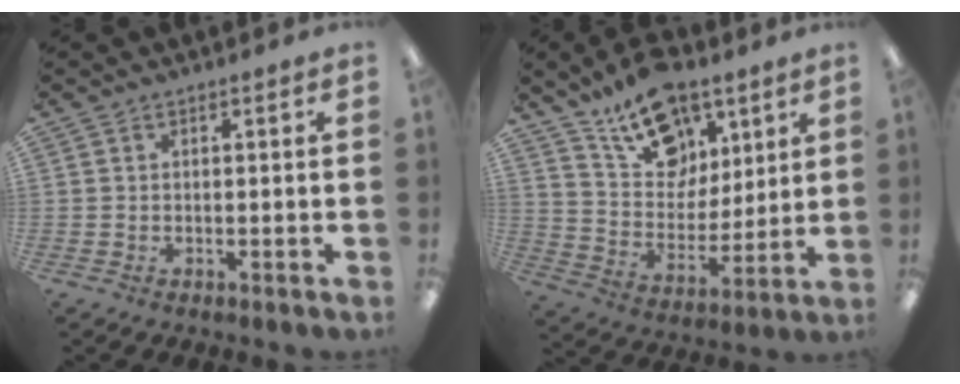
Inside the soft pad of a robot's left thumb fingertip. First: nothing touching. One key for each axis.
{"total": 17.2, "fx": 11.3, "fy": 10.8, "fz": 7.1, "tx": -0.111, "ty": -0.066, "tz": 0.208}